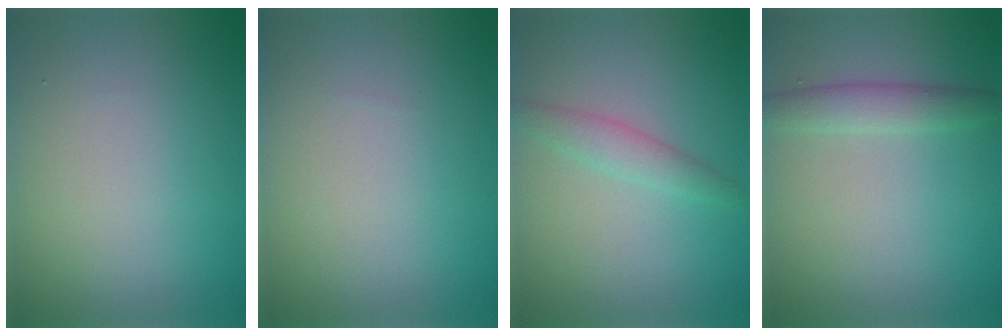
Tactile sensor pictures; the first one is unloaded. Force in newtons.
{"total": 0.0}
{"total": 1.9, "press": 1.9, "slide": 0.1}
{"total": 2.4, "press": 2.4, "slide": 0.1}